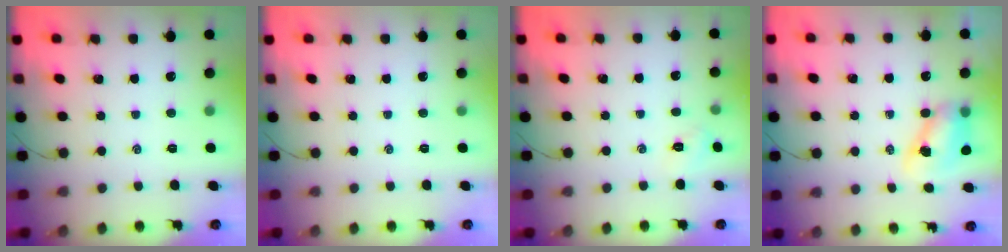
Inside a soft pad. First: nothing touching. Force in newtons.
{"total": 0.0}
{"total": 3.1, "press": 3.0, "slide": 0.9}
{"total": 8.6, "press": 8.4, "slide": 1.5}